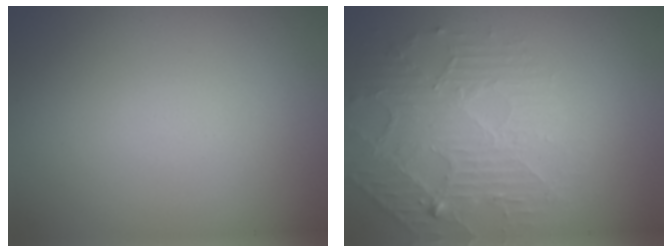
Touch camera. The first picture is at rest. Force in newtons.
{"total": 4.5, "press": 3.3, "slide": 3.1}